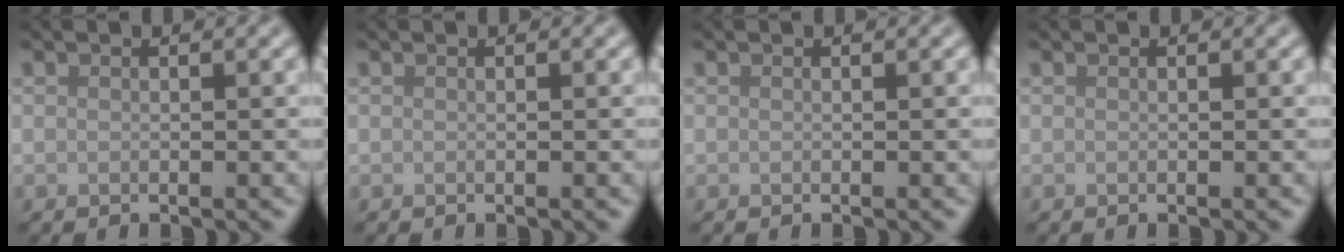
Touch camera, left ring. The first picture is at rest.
{"total": 0.0}
{"total": 0.0}
{"total": 0.0}